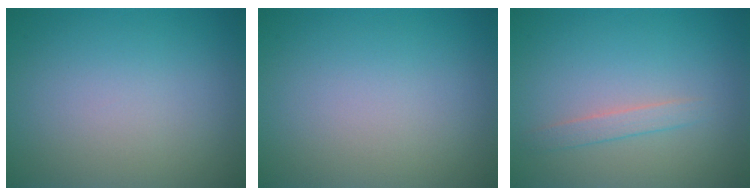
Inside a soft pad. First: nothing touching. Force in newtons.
{"total": 0.0}
{"total": 1.3, "press": 1.3, "slide": 0.1}